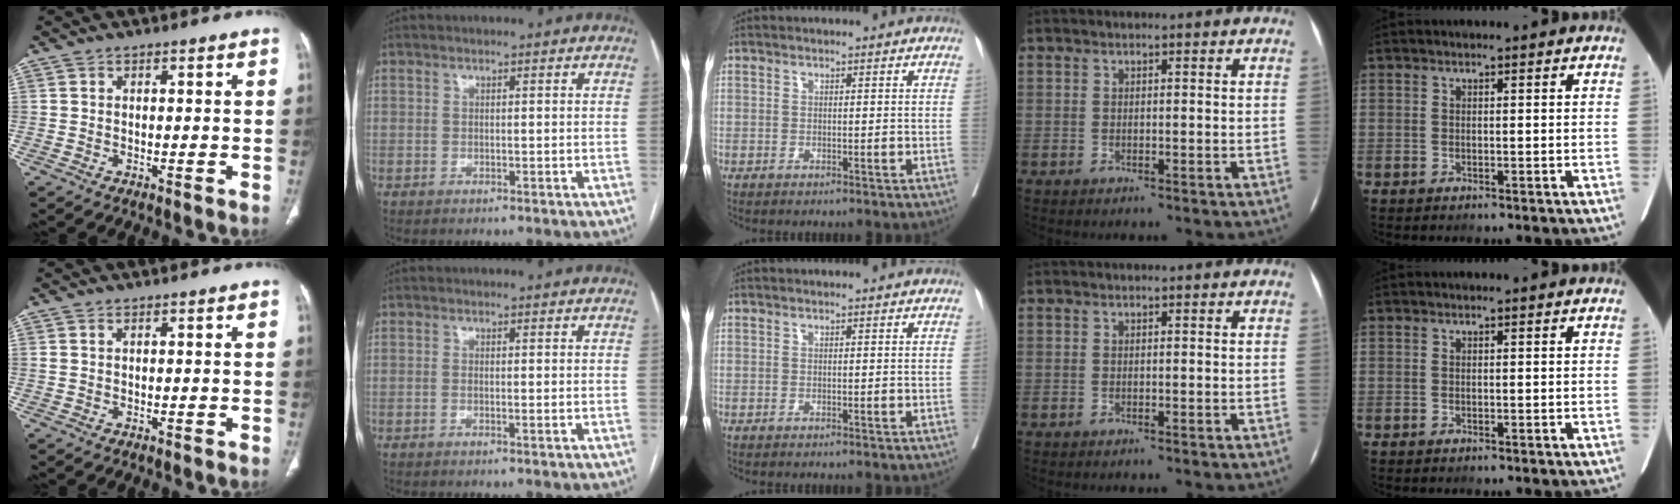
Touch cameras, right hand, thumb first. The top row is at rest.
{"thumb": {"total": 0.8, "force": [0.3, 0.4, 0.5], "torque": [-0.015, 0.010, 0.011]}, "index": {"total": 1.0, "force": [-0.2, 0.0, 0.9], "torque": [-0.019, -0.001, -0.003]}}